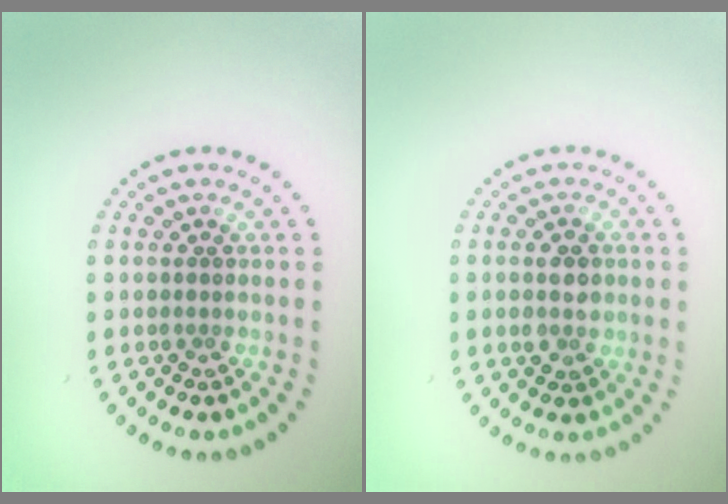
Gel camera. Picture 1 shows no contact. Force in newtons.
{"total": 3.0, "press": 3.0, "slide": 0.2}